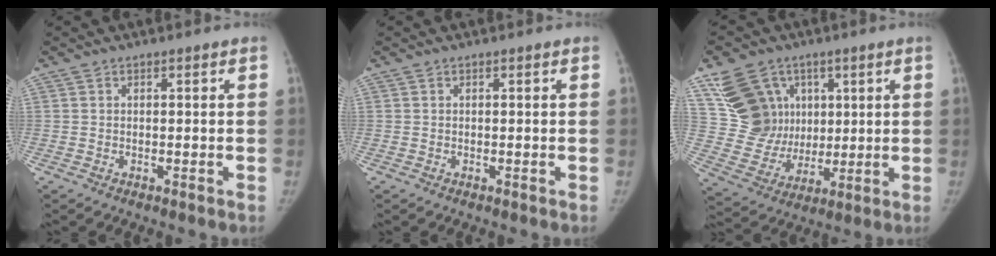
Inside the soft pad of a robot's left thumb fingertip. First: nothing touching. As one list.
[{"total": 0.0}, {"total": 15.7, "force": [6.8, 12.6, 6.5], "torque": [-0.088, -0.010, 0.143]}]